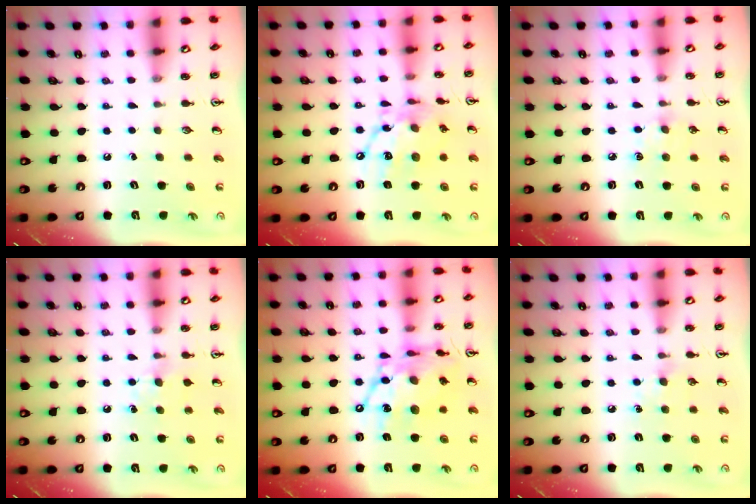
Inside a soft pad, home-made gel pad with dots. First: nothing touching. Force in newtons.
{"total": 14.9, "press": 14.8, "slide": 1.0}
{"total": 6.6, "press": 6.5, "slide": 0.7}
{"total": 6.5, "press": 6.4, "slide": 0.7}
{"total": 17.4, "press": 17.3, "slide": 1.7}
{"total": 5.5, "press": 5.5, "slide": 0.4}